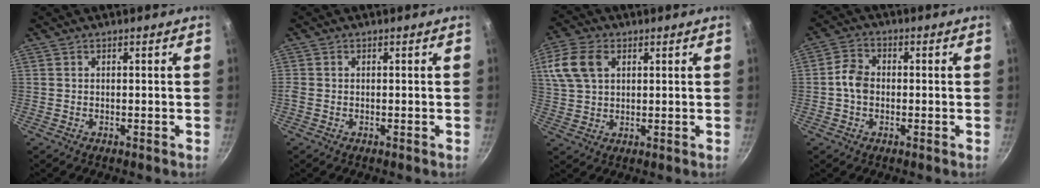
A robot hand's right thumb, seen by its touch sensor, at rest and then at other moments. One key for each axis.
{"total": 0.7, "fx": -0.2, "fy": 0.6, "fz": 0.3, "tx": -0.007, "ty": 0.001, "tz": -0.005}
{"total": 10.0, "fx": 3.5, "fy": 6.7, "fz": 6.5, "tx": -0.126, "ty": 0.004, "tz": 0.062}
{"total": 4.9, "fx": -0.6, "fy": 3.8, "fz": 3.0, "tx": -0.046, "ty": 0.017, "tz": -0.021}